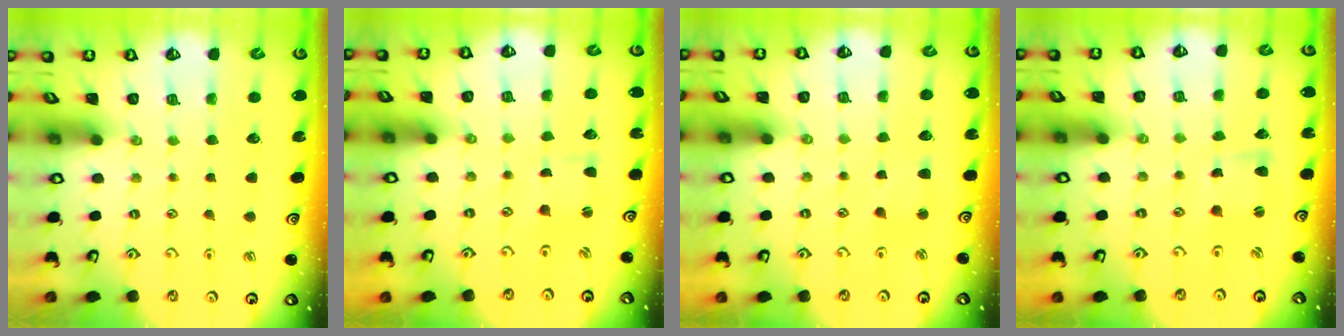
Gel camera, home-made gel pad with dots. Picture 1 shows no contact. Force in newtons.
{"total": 1.0, "press": 1.0, "slide": 0.2}
{"total": 2.9, "press": 2.9, "slide": 0.3}
{"total": 2.9, "press": 2.9, "slide": 0.3}